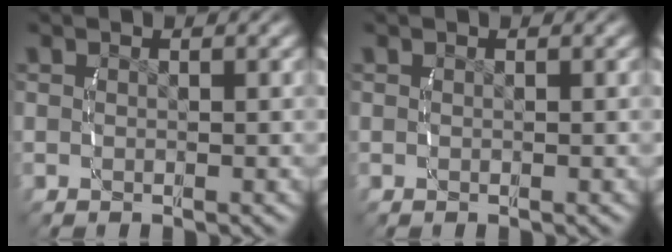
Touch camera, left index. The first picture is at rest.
{"total": 0.0}